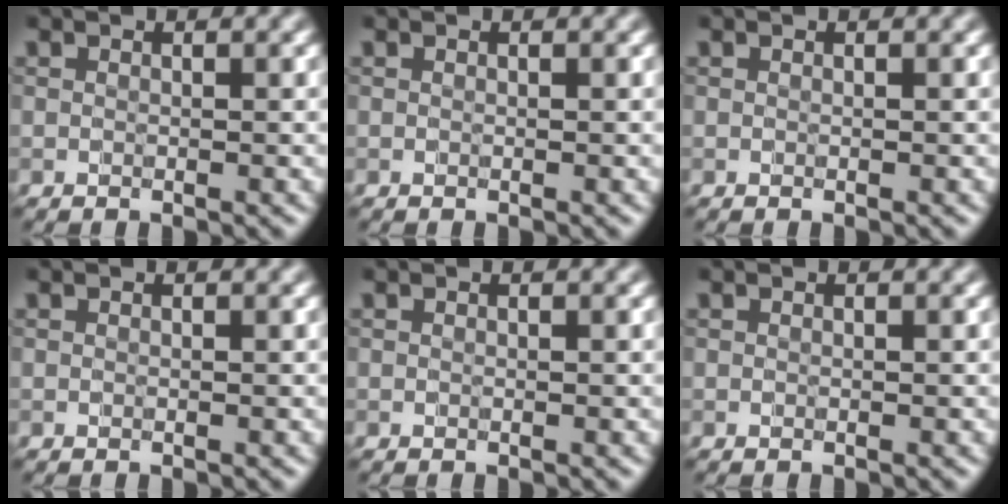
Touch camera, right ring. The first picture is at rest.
{"total": 0.0}
{"total": 0.0}
{"total": 0.0}
{"total": 0.0}
{"total": 0.0}